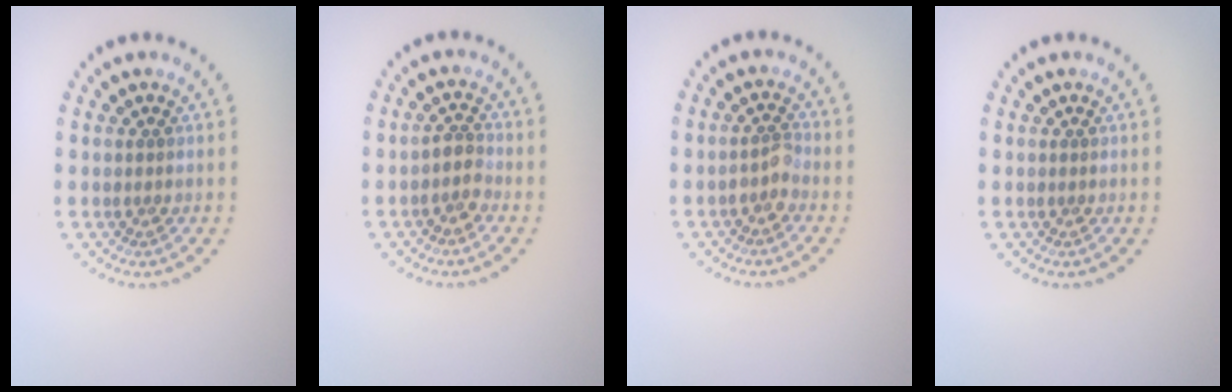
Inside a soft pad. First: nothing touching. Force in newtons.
{"total": 1.8, "press": 1.5, "slide": 1.1}
{"total": 1.5, "press": 1.3, "slide": 0.7}
{"total": 0.0}